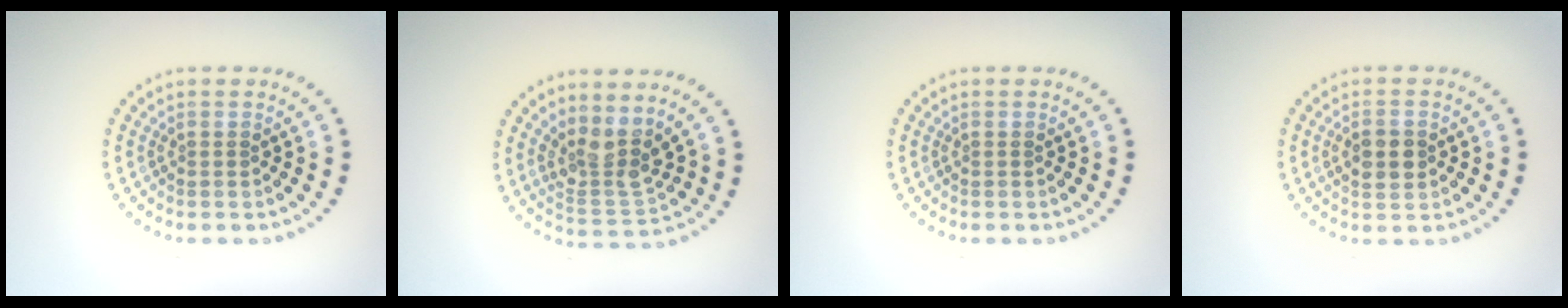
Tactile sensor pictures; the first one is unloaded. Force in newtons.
{"total": 3.8, "press": 3.1, "slide": 2.1}
{"total": 0.0}
{"total": 2.9, "press": 2.9, "slide": 0.1}